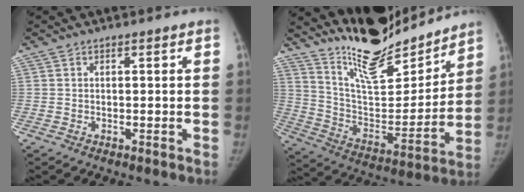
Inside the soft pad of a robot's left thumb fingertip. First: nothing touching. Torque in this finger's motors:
{"motor_torque": [0.50, -0.17, 1.26, -1.51, 0.16]}